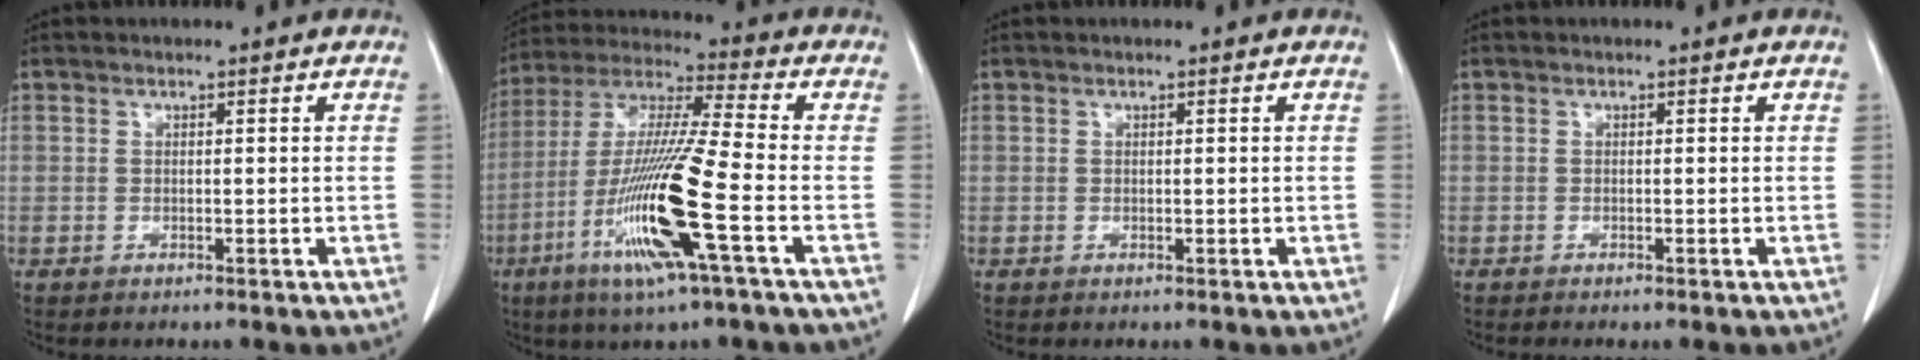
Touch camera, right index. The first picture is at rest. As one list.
[{"total": 17.0, "force": [-6.0, -0.3, 15.9], "torque": [-0.329, -0.021, -0.120]}, {"total": 0.0}, {"total": 0.5, "force": [-0.4, 0.0, 0.4], "torque": [-0.009, -0.002, -0.007]}]